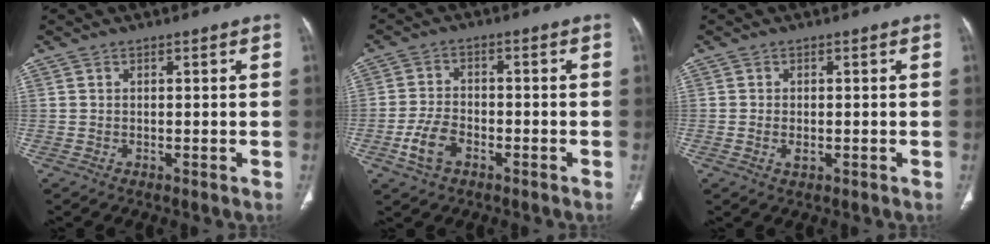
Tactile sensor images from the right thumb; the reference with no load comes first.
{"total": 6.0, "force": [-2.9, 3.5, 4.0], "torque": [-0.083, 0.016, -0.054]}
{"total": 1.7, "force": [-0.5, 0.9, 1.4], "torque": [-0.027, 0.002, -0.007]}